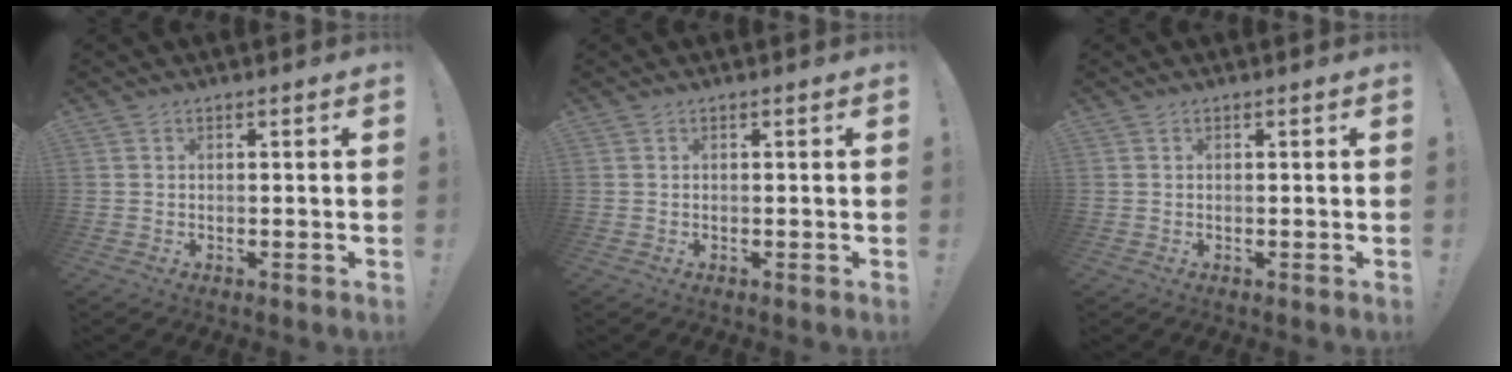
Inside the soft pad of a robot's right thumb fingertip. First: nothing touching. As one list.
[{"total": 0.0}, {"total": 0.0}]